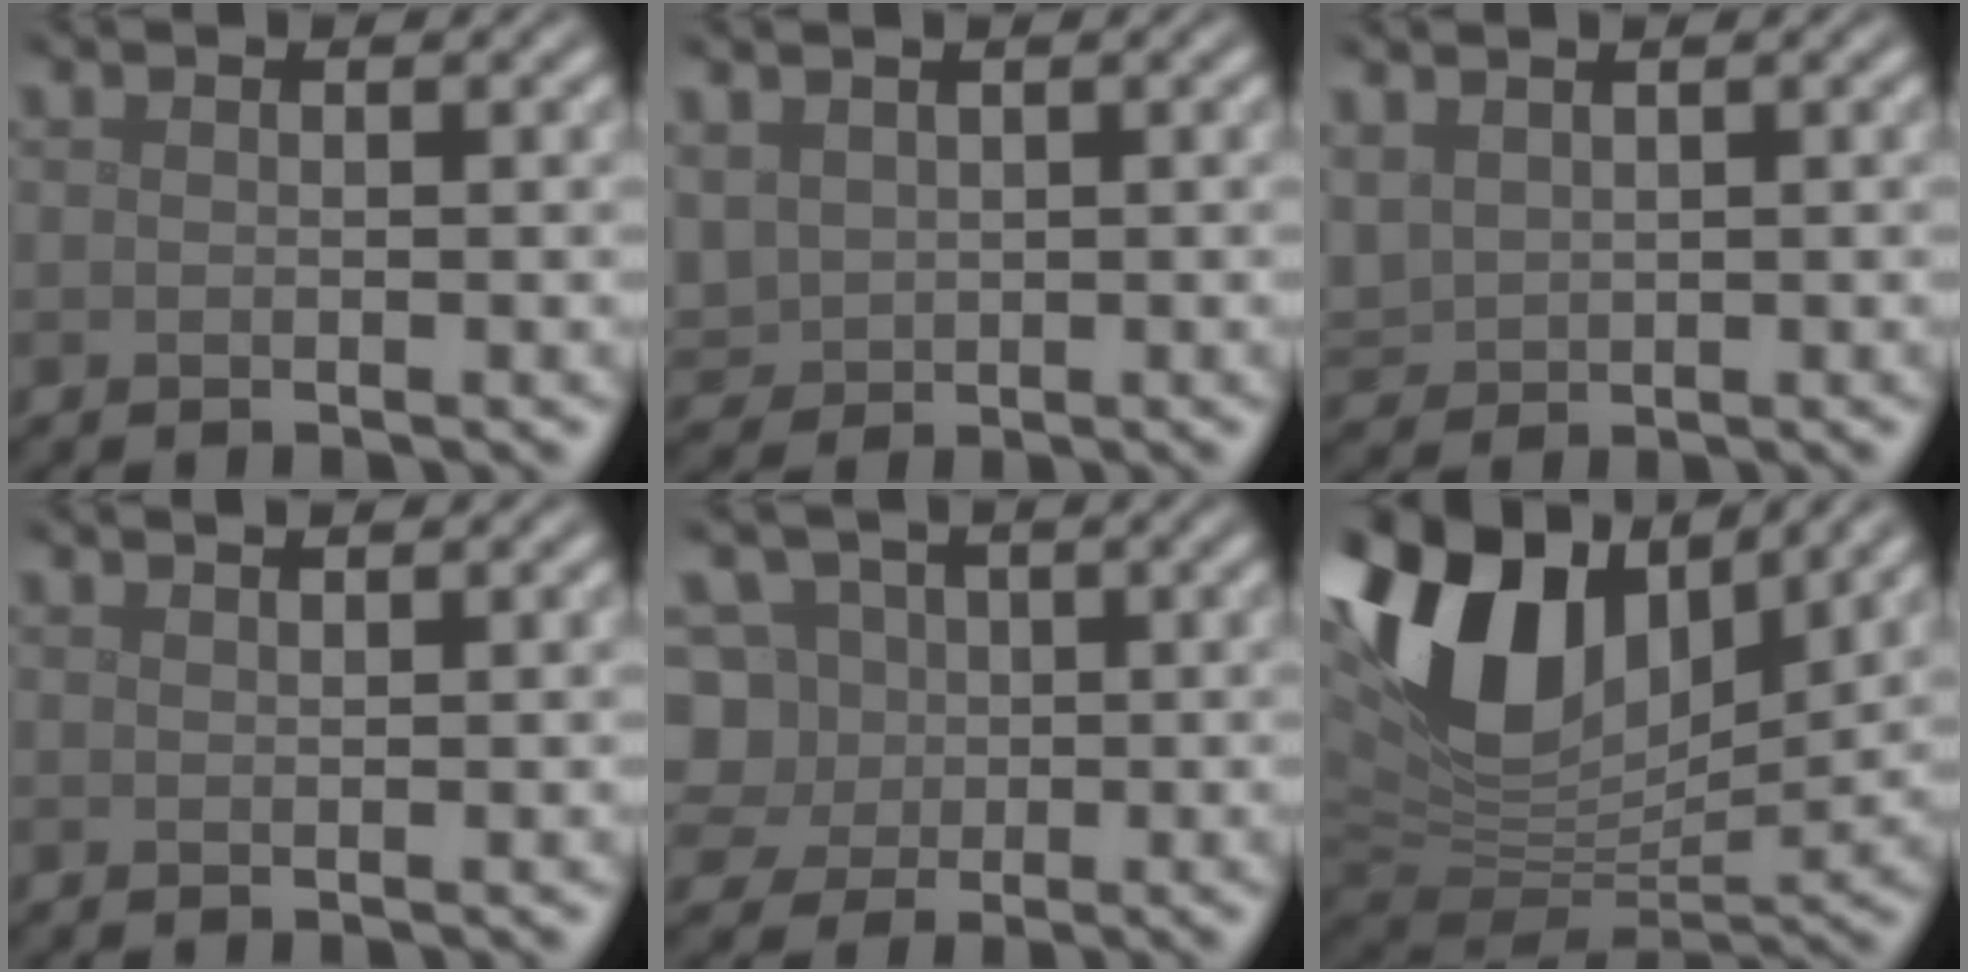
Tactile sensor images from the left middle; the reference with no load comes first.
{"total": 2.6, "force": [0.9, 2.0, 1.3], "torque": [-0.041, 0.000, 0.024]}
{"total": 2.2, "force": [1.2, 1.5, 1.0], "torque": [-0.032, 0.003, 0.032]}
{"total": 0.9, "force": [0.7, 0.2, 0.5], "torque": [-0.006, 0.001, 0.009]}
{"total": 8.9, "force": [0.9, 8.1, 3.6], "torque": [-0.079, 0.036, -0.014]}
{"total": 13.6, "force": [5.6, 7.9, 9.5], "torque": [-0.203, 0.017, 0.102]}